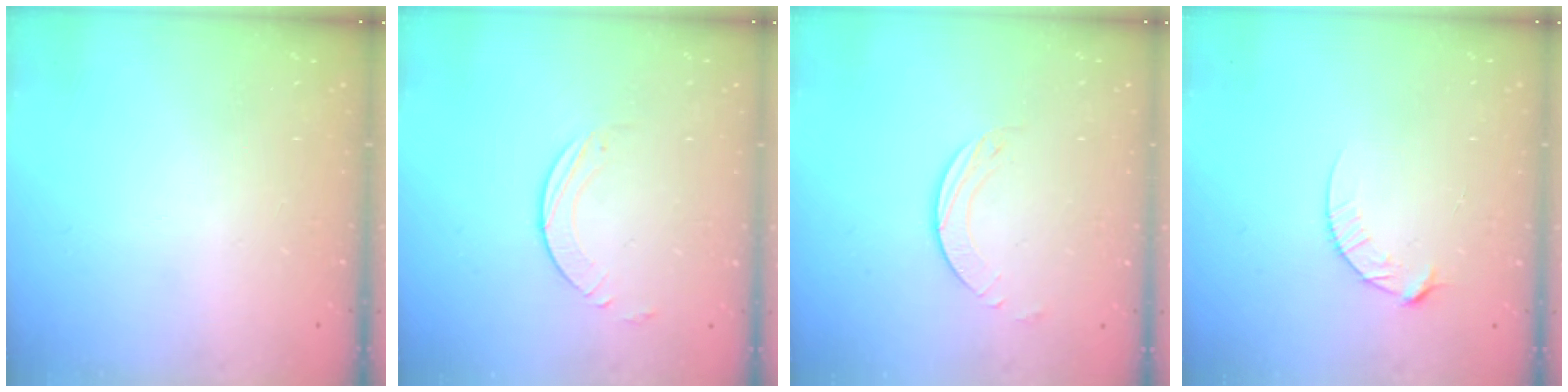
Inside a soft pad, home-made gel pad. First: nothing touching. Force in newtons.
{"total": 3.9, "press": 3.8, "slide": 0.5}
{"total": 2.0, "press": 1.9, "slide": 0.3}
{"total": 6.6, "press": 6.6, "slide": 0.7}